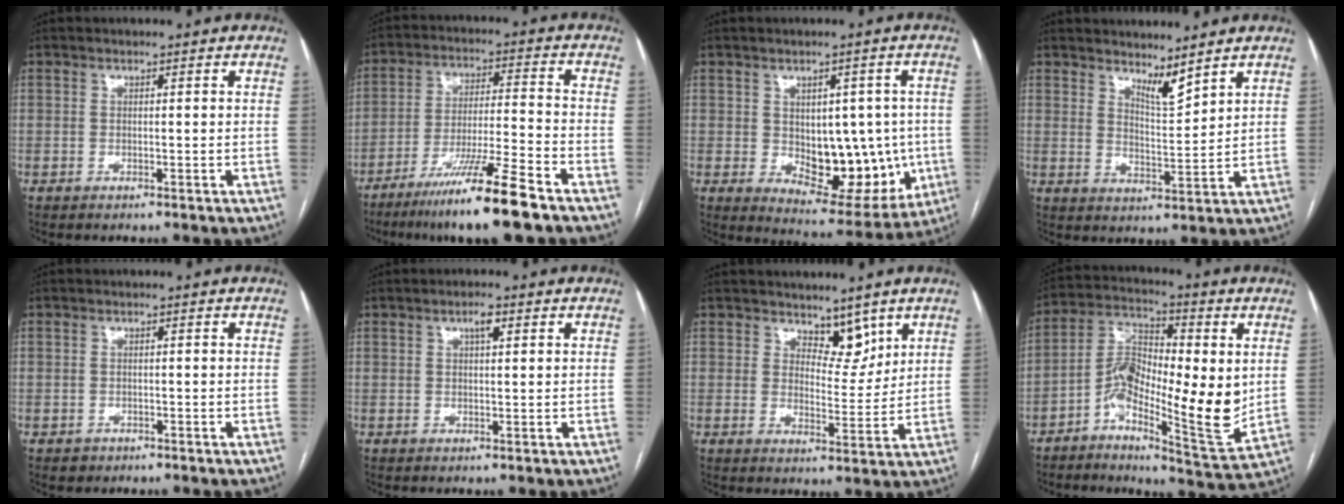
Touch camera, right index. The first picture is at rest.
{"total": 12.8, "force": [-8.8, -0.6, 9.2], "torque": [-0.164, -0.032, -0.156]}
{"total": 14.0, "force": [-1.1, 7.7, 11.6], "torque": [-0.146, 0.005, 0.013]}
{"total": 4.1, "force": [3.7, 0.2, 1.9], "torque": [-0.035, -0.019, 0.074]}
{"total": 1.3, "force": [-0.8, 1.1, -0.1], "torque": [-0.001, 0.004, -0.009]}
{"total": 2.0, "force": [0.9, 0.5, 1.7], "torque": [-0.030, 0.004, 0.016]}
{"total": 4.8, "force": [3.7, 2.4, 1.8], "torque": [-0.015, -0.007, 0.066]}
{"total": 14.5, "force": [-1.5, 4.8, 13.6], "torque": [-0.249, 0.010, -0.032]}